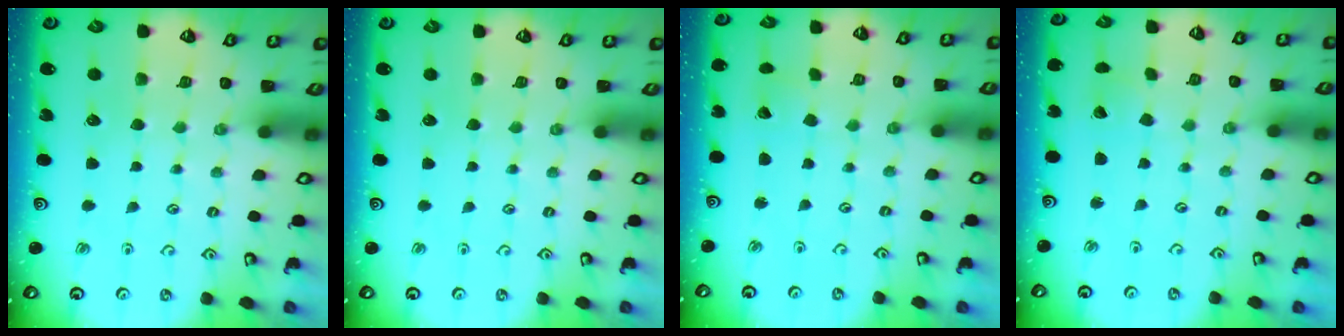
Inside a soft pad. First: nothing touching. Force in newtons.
{"total": 0.0}
{"total": 2.3, "press": 2.3, "slide": 0.1}
{"total": 2.1, "press": 2.1, "slide": 0.3}